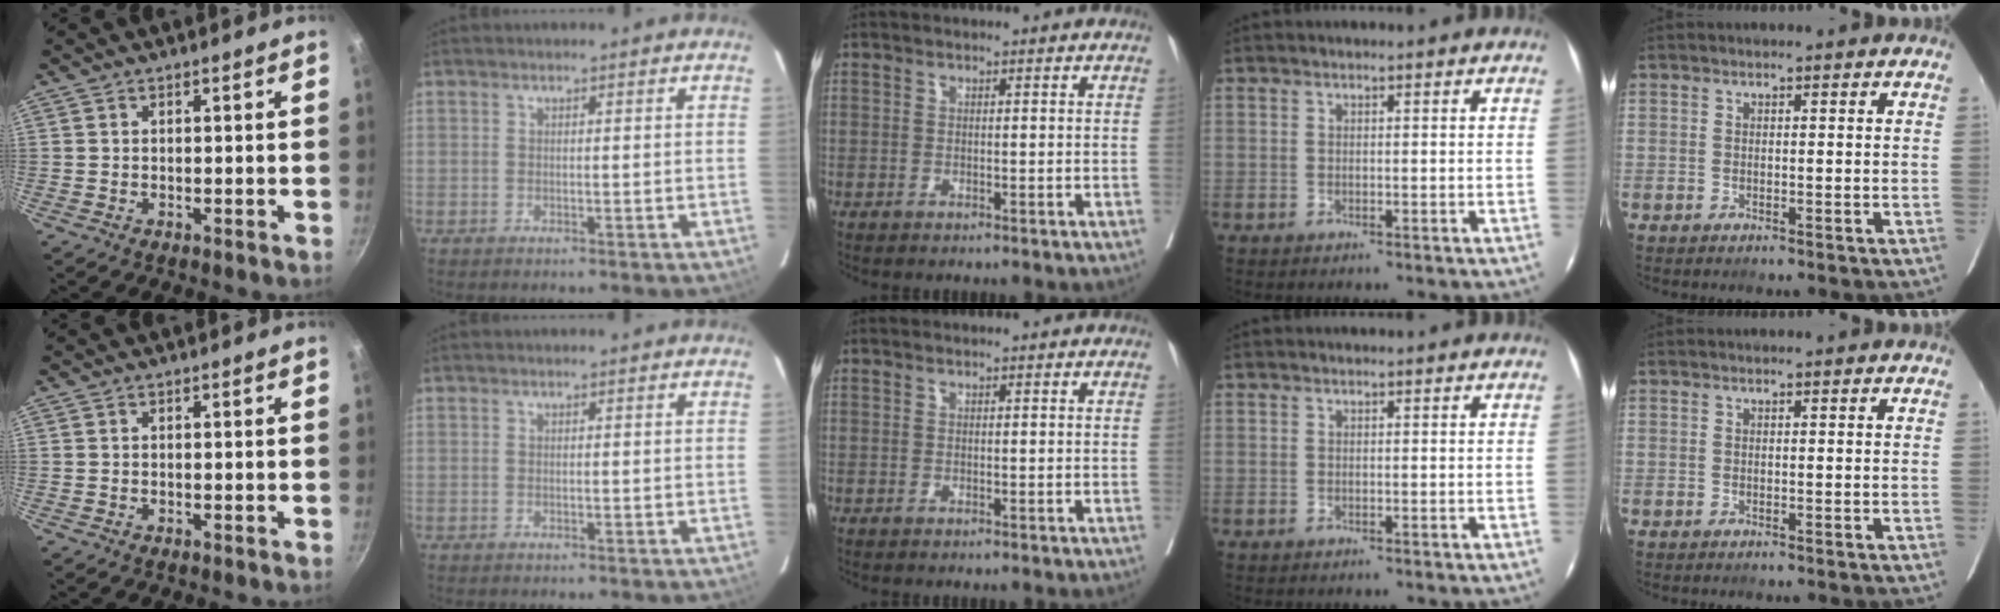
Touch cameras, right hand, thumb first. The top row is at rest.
{}